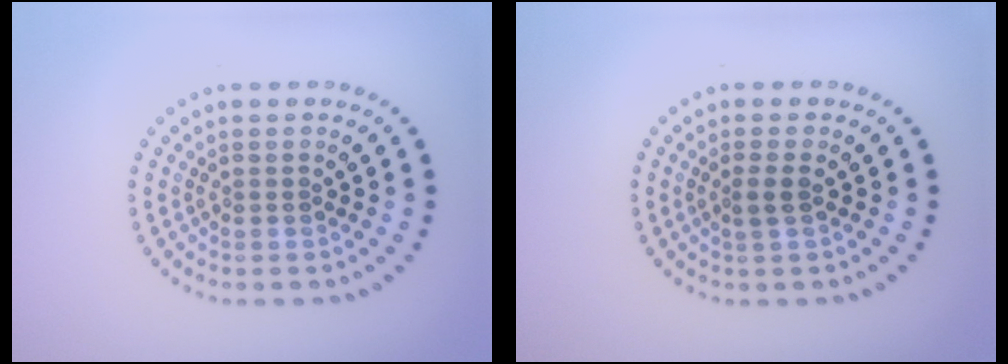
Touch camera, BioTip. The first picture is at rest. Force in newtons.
{"total": 1.3, "press": 1.1, "slide": 0.7}